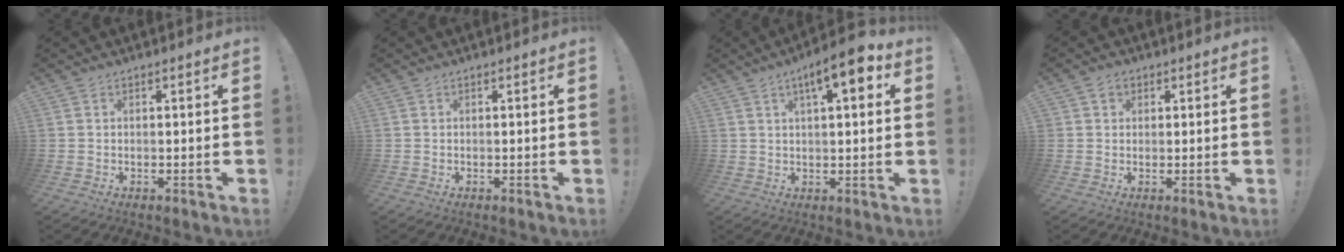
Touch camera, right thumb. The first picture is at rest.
{"total": 0.0}
{"total": 9.1, "force": [4.1, 2.3, 7.9], "torque": [-0.111, -0.020, 0.060]}
{"total": 2.4, "force": [1.2, 2.0, 0.6], "torque": [-0.005, -0.002, 0.020]}